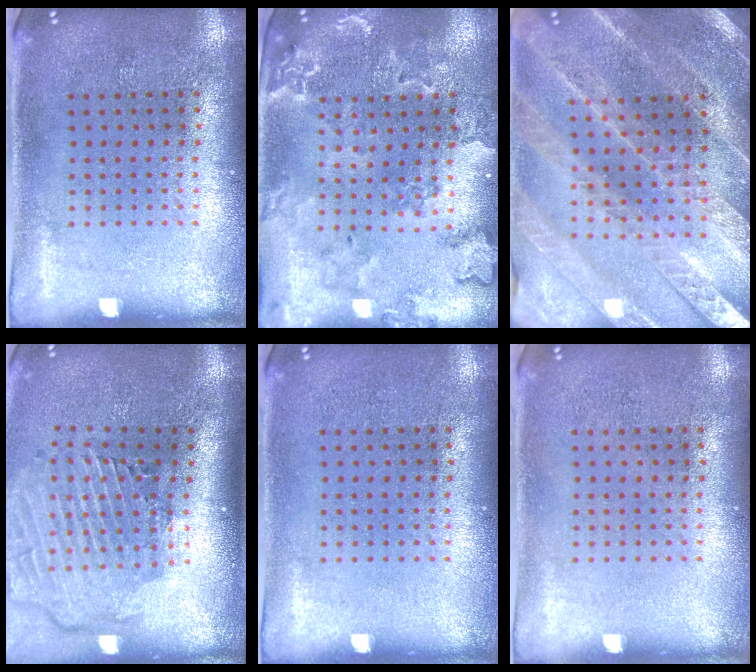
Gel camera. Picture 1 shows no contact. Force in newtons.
{"total": 1.4, "press": 1.4, "slide": 0.3}
{"total": 2.5, "press": 2.5, "slide": 0.3}
{"total": 2.8, "press": 2.2, "slide": 1.8}
{"total": 0.0}
{"total": 0.0}